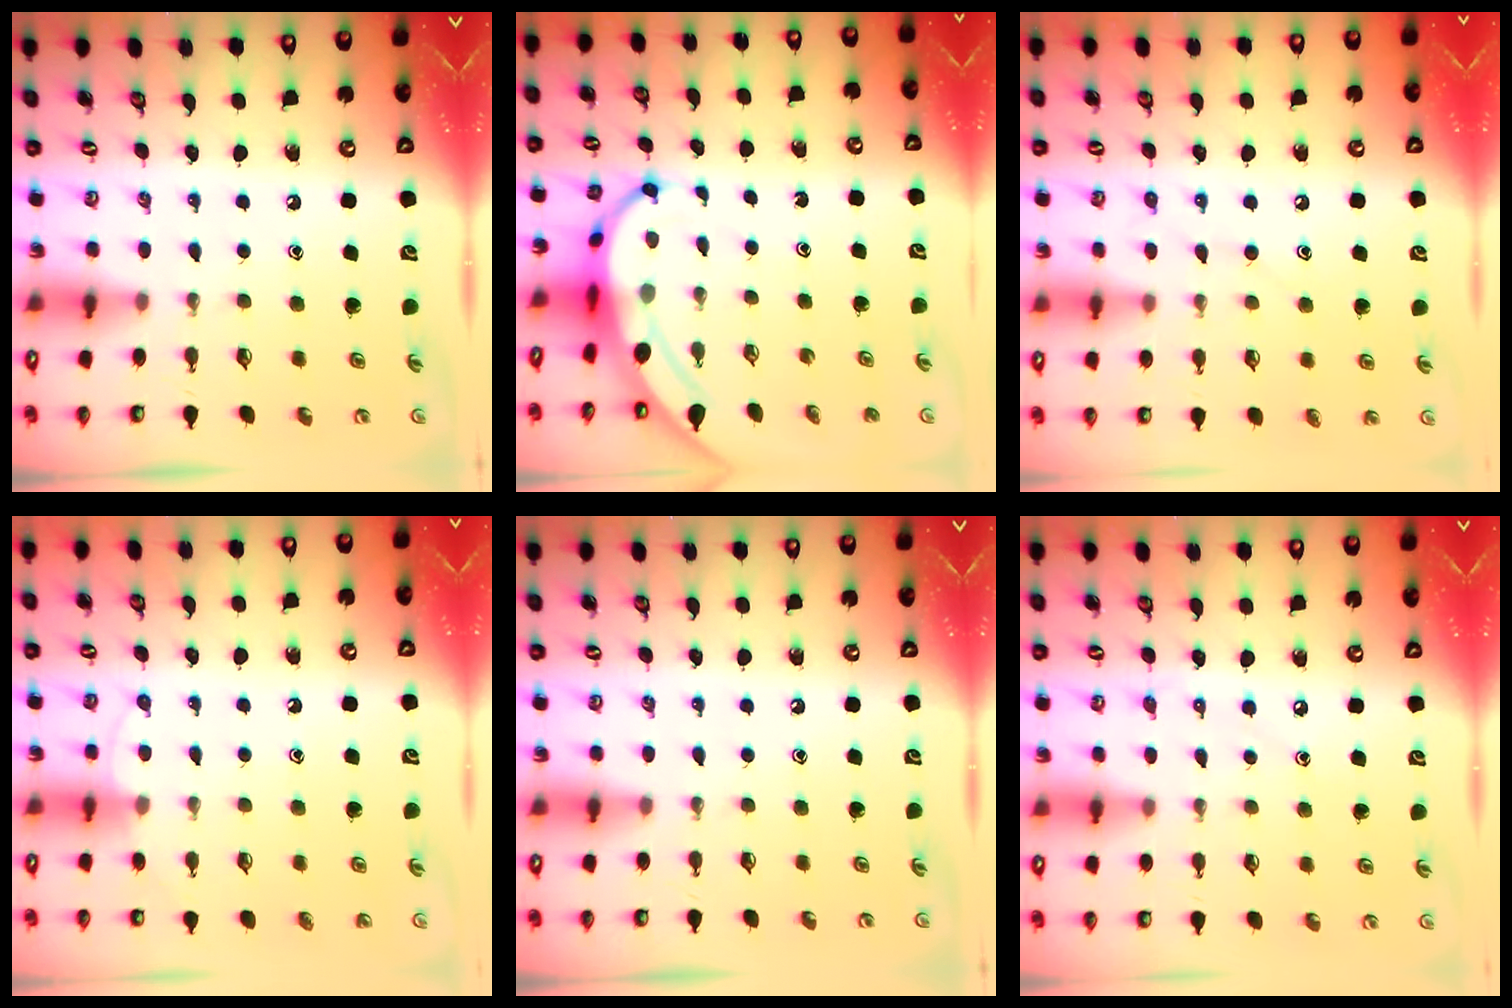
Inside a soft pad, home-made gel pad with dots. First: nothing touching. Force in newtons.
{"total": 6.8, "press": 6.8, "slide": 0.8}
{"total": 7.9, "press": 7.9, "slide": 0.6}
{"total": 3.9, "press": 3.9, "slide": 0.3}
{"total": 0.0}
{"total": 6.2, "press": 6.2, "slide": 0.6}